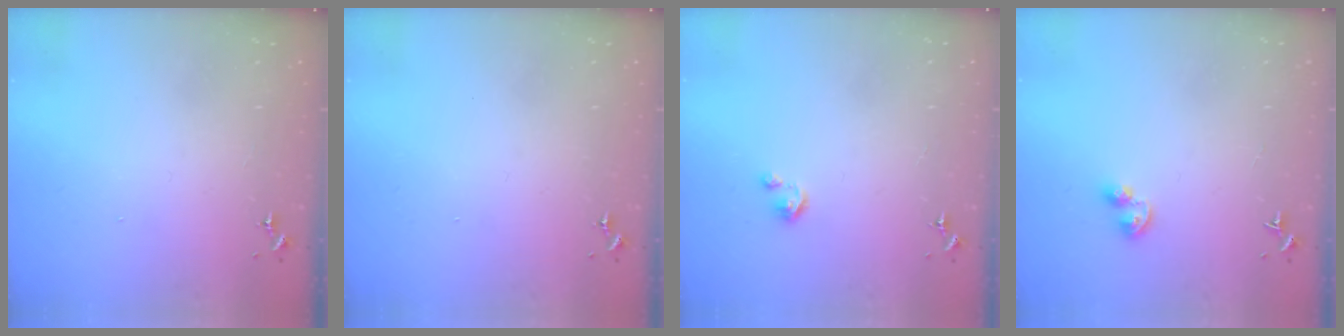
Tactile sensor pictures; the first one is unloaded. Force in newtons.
{"total": 0.0}
{"total": 3.0, "press": 2.9, "slide": 0.2}
{"total": 5.1, "press": 5.1, "slide": 0.4}